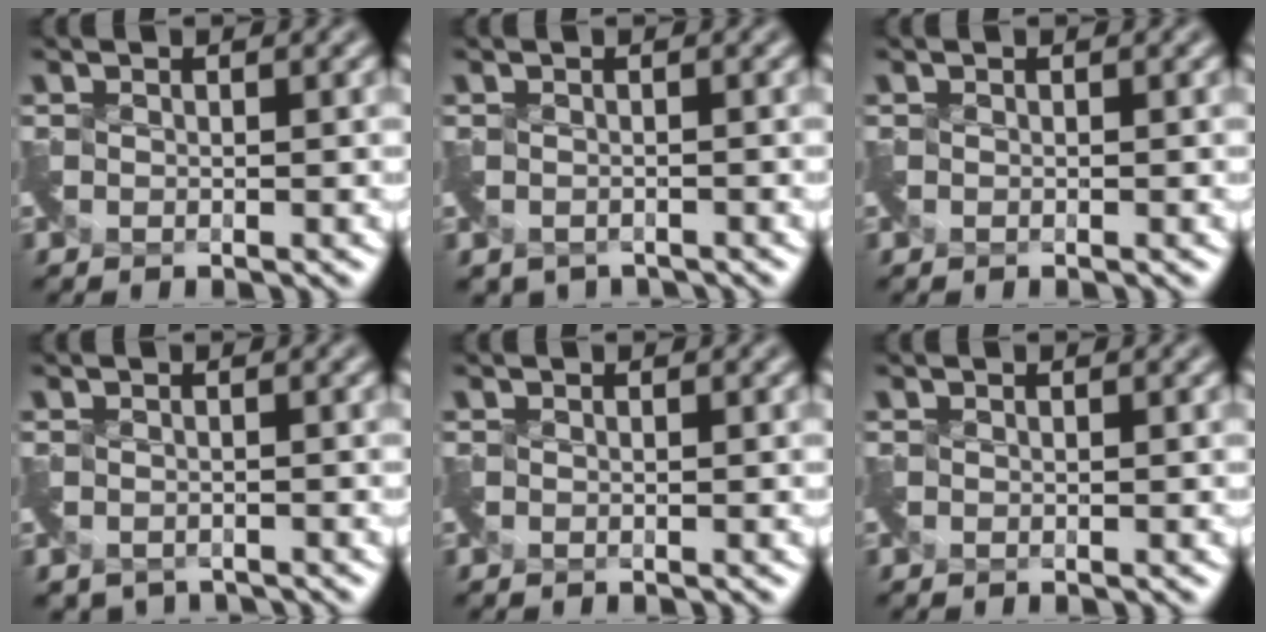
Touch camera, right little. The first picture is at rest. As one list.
[{"total": 2.3, "force": [-1.5, 1.5, 0.9], "torque": [-0.019, -0.021, -0.023]}, {"total": 0.0}, {"total": 2.5, "force": [-1.8, 1.5, 0.8], "torque": [-0.017, -0.022, -0.028]}, {"total": 0.0}, {"total": 0.0}]